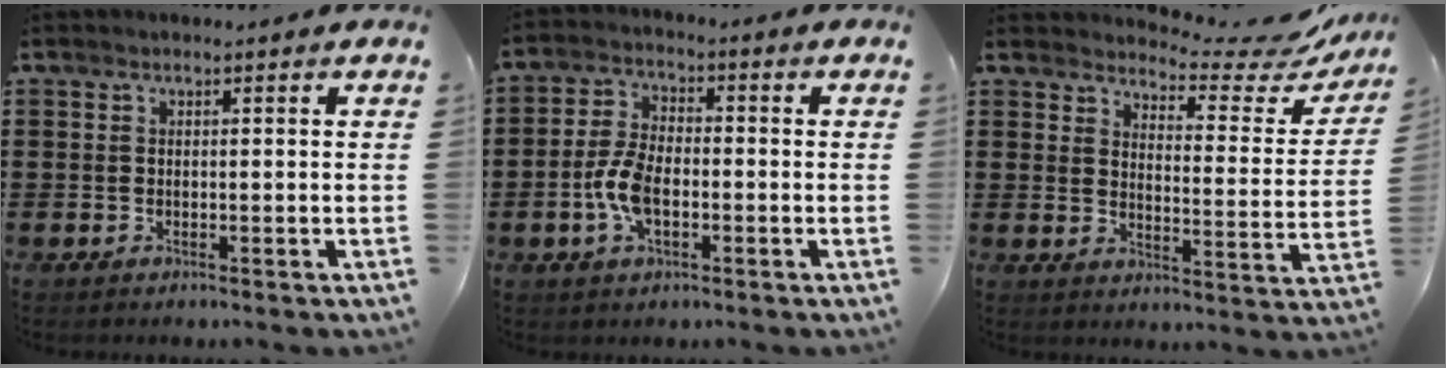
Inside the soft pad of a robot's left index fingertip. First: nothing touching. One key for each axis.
{"total": 6.6, "fx": -1.7, "fy": 3.4, "fz": 5.5, "tx": -0.128, "ty": 0.000, "tz": -0.037}
{"total": 5.5, "fx": 5.2, "fy": 1.0, "fz": 1.6, "tx": -0.037, "ty": -0.046, "tz": 0.085}